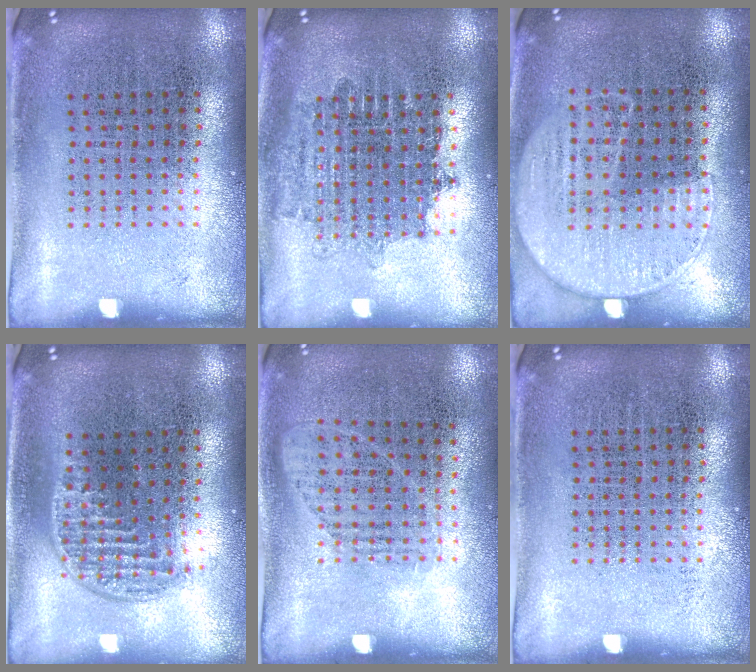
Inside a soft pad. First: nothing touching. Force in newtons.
{"total": 1.6, "press": 1.3, "slide": 0.9}
{"total": 1.2, "press": 1.0, "slide": 0.6}
{"total": 1.2, "press": 1.0, "slide": 0.6}
{"total": 0.9, "press": 0.8, "slide": 0.5}
{"total": 0.0}